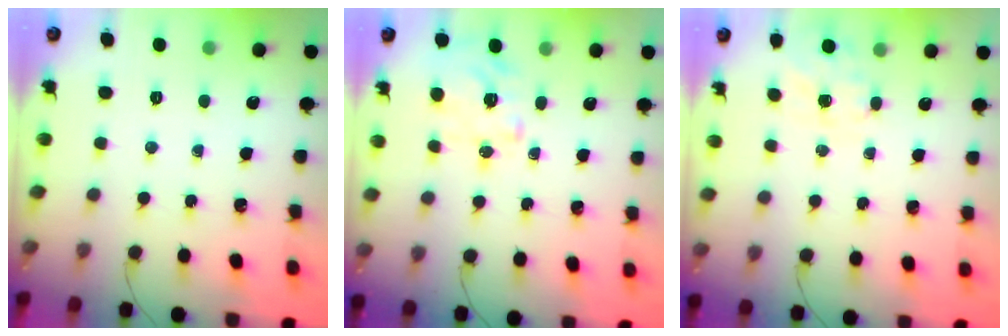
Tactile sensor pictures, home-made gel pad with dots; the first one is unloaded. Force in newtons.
{"total": 2.4, "press": 2.4, "slide": 0.3}
{"total": 3.0, "press": 2.9, "slide": 1.0}